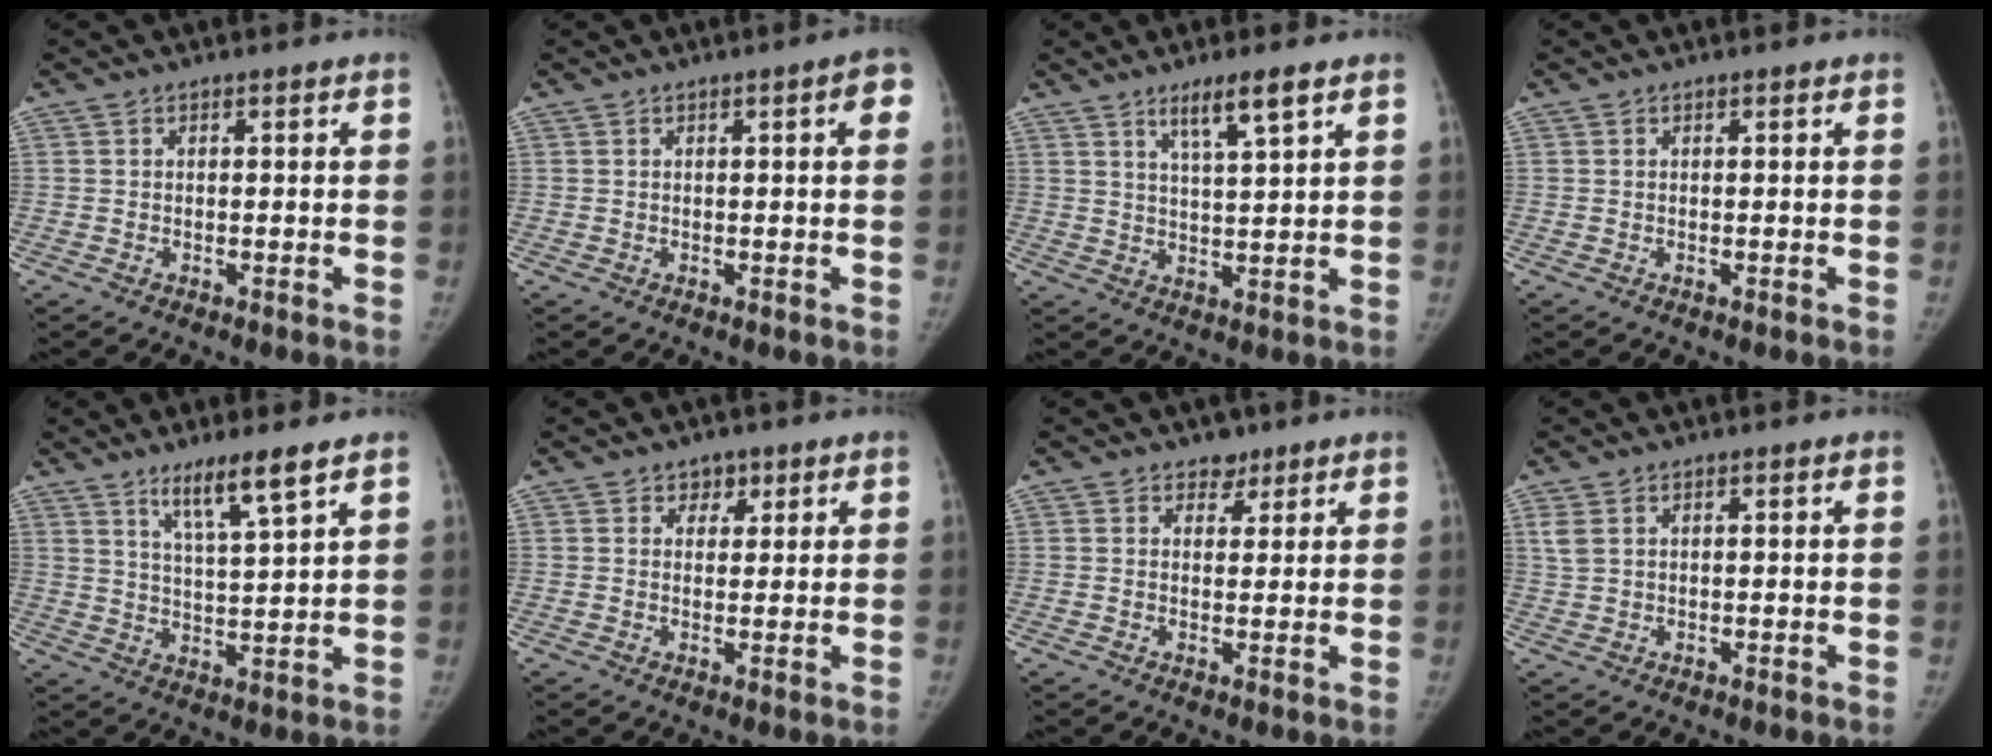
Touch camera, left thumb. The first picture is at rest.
{"total": 3.4, "force": [0.9, 0.7, 3.2], "torque": [-0.033, 0.004, 0.008]}
{"total": 5.9, "force": [3.7, 0.4, 4.5], "torque": [-0.081, -0.027, 0.069]}
{"total": 0.0}
{"total": 7.4, "force": [5.2, 0.2, 5.4], "torque": [-0.097, -0.038, 0.096]}
{"total": 2.6, "force": [1.5, 2.0, 0.7], "torque": [0.015, -0.006, 0.017]}
{"total": 2.5, "force": [1.8, 1.8, 0.4], "torque": [0.015, -0.009, 0.020]}
{"total": 2.2, "force": [1.1, 1.2, 1.4], "torque": [-0.035, 0.007, 0.033]}